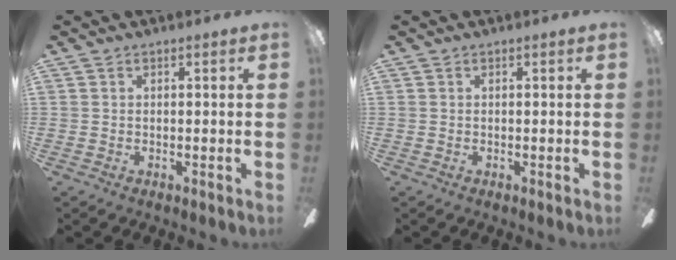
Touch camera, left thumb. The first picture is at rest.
{"total": 0.0}